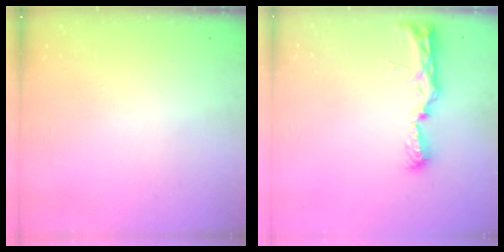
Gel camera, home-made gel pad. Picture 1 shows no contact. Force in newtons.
{"total": 8.8, "press": 8.8, "slide": 1.0}